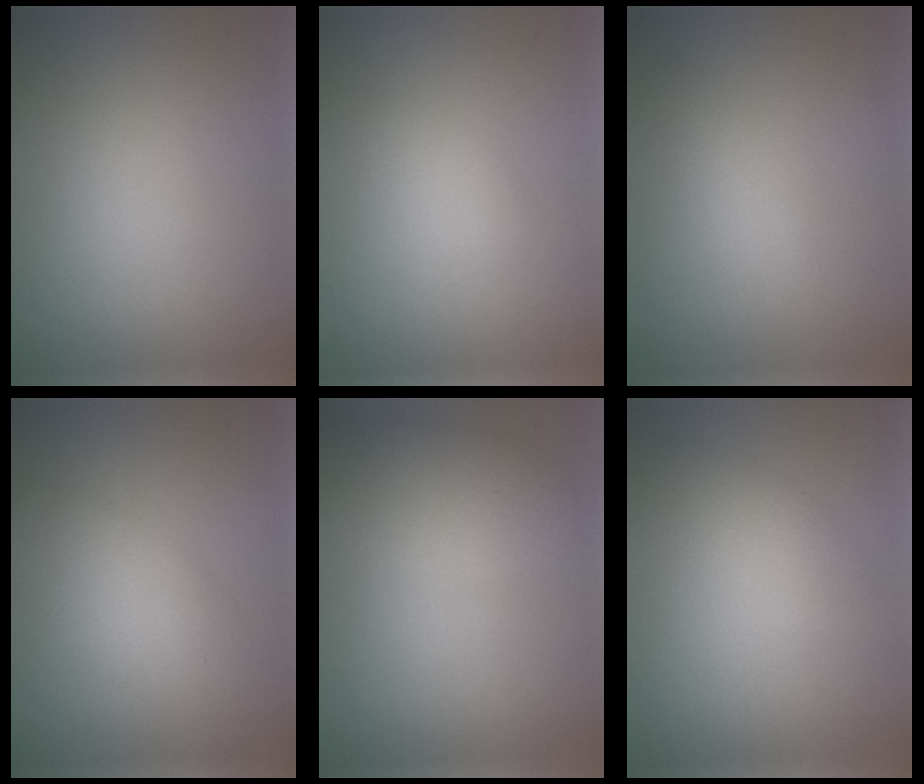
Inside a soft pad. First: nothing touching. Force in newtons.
{"total": 1.4, "press": 1.4, "slide": 0.1}
{"total": 1.9, "press": 1.9, "slide": 0.0}
{"total": 3.7, "press": 3.7, "slide": 0.2}
{"total": 4.0, "press": 4.0, "slide": 0.2}
{"total": 2.7, "press": 2.7, "slide": 0.0}